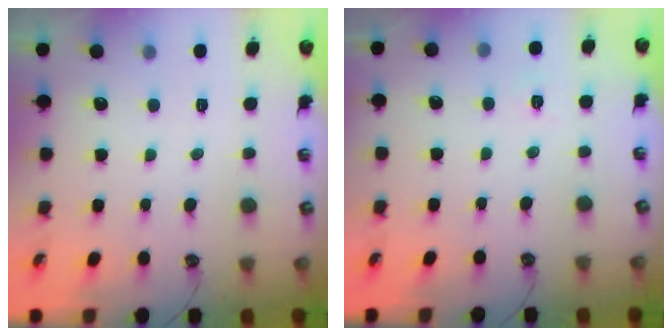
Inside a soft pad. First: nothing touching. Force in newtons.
{"total": 2.6, "press": 2.6, "slide": 0.3}